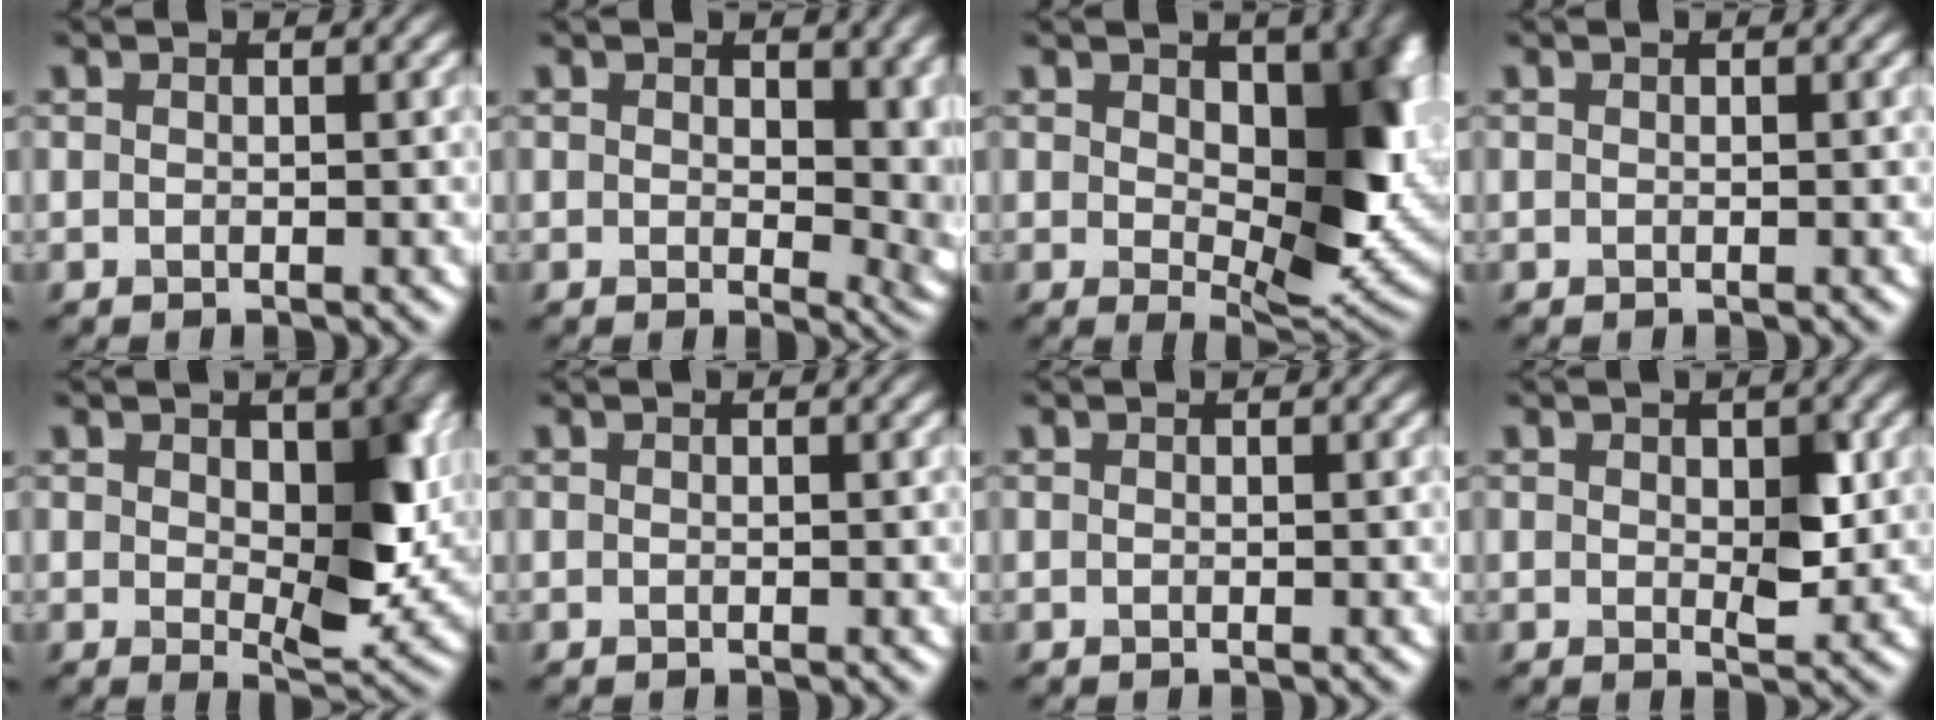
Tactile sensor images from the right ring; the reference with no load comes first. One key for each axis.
{"total": 7.5, "fx": 1.5, "fy": 4.7, "fz": 5.7, "tx": -0.064, "ty": -0.020, "tz": 0.029}
{"total": 9.5, "fx": 1.2, "fy": 5.3, "fz": 7.8, "tx": -0.106, "ty": -0.012, "tz": 0.023}
{"total": 0.0}
{"total": 6.8, "fx": 0.9, "fy": 3.7, "fz": 5.7, "tx": -0.085, "ty": -0.012, "tz": 0.019}
{"total": 0.0}
{"total": 0.0}
{"total": 2.6, "fx": 0.3, "fy": 1.4, "fz": 2.2, "tx": -0.031, "ty": -0.009, "tz": 0.008}